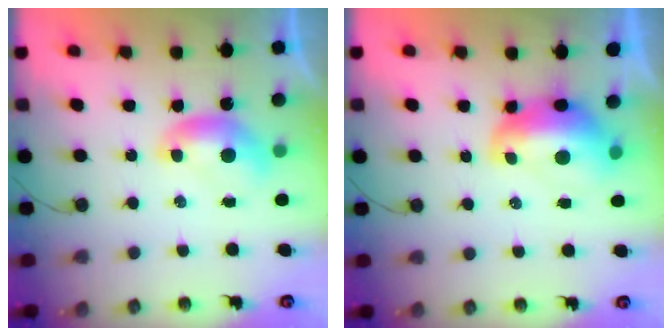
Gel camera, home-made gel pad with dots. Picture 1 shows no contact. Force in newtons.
{"total": 3.9, "press": 3.9, "slide": 0.8}